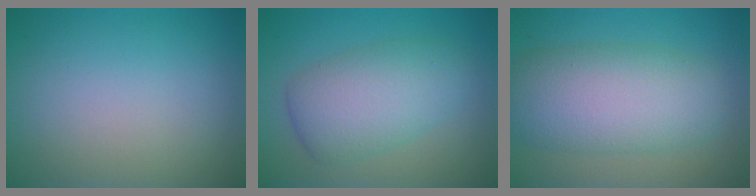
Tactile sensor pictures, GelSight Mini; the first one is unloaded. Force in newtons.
{"total": 5.8, "press": 5.8, "slide": 0.1}
{"total": 8.0, "press": 8.0, "slide": 0.5}